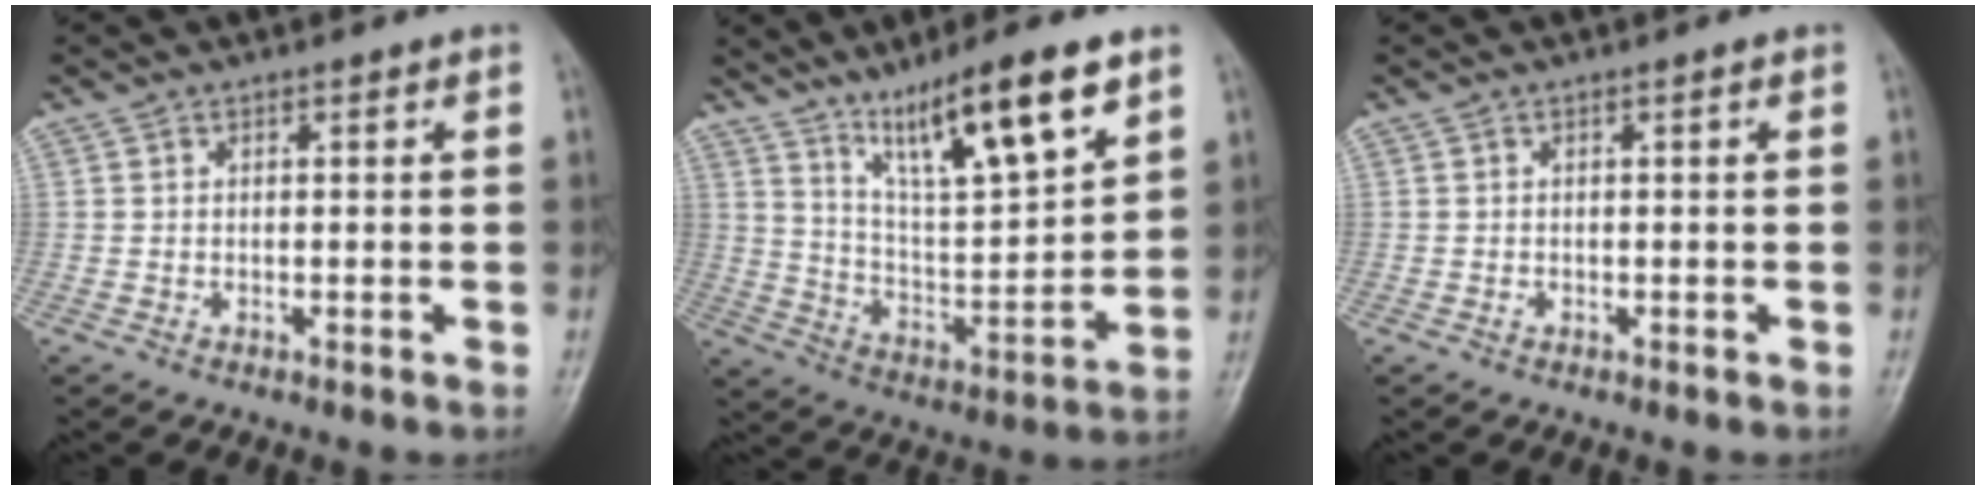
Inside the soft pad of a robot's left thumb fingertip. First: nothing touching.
{"total": 16.6, "force": [10.4, 3.0, 12.6], "torque": [-0.200, -0.051, 0.192]}
{"total": 0.6, "force": [-0.1, 0.3, 0.5], "torque": [-0.007, 0.004, 0.000]}